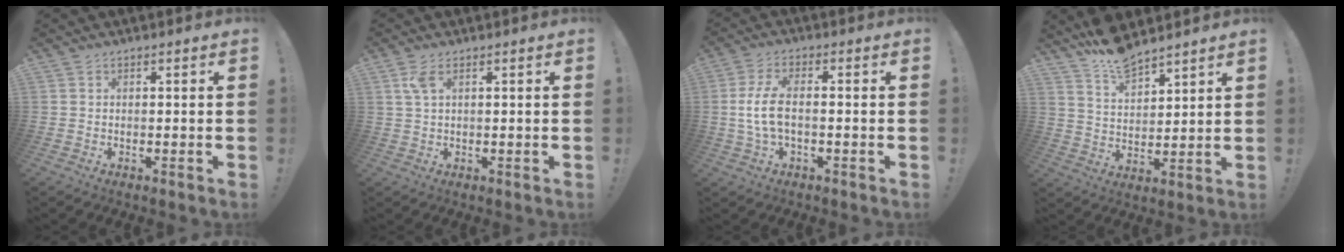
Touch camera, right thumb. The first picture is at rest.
{"total": 3.2, "force": [1.4, 1.2, 2.6], "torque": [-0.051, 0.002, 0.024]}
{"total": 7.9, "force": [-1.0, 3.2, 7.1], "torque": [-0.151, -0.003, -0.021]}
{"total": 9.7, "force": [8.4, 3.3, 3.5], "torque": [-0.058, -0.060, 0.156]}